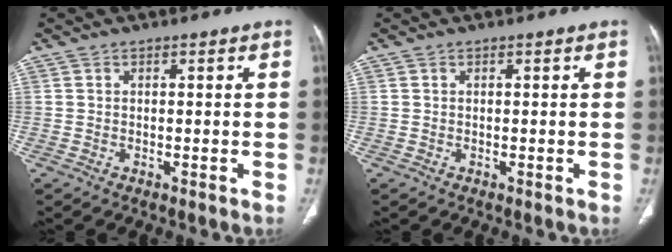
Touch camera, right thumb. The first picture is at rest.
{"total": 0.0}